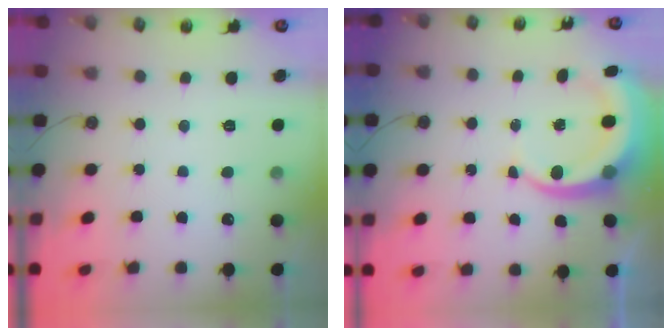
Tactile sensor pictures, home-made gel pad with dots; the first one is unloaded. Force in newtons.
{"total": 8.6, "press": 8.4, "slide": 1.5}